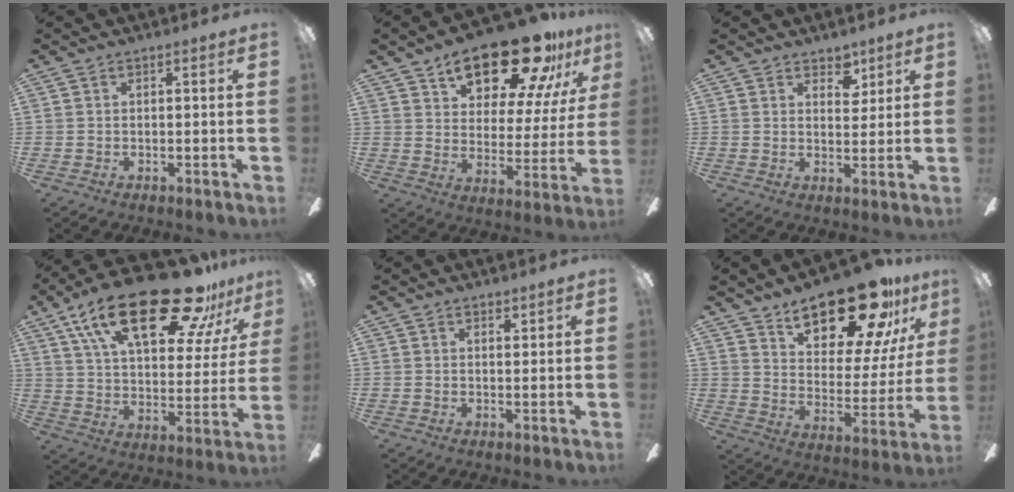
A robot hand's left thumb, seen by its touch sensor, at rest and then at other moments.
{"total": 21.3, "force": [14.9, 8.7, 12.5], "torque": [-0.195, -0.086, 0.252]}
{"total": 5.0, "force": [3.7, 2.8, 1.6], "torque": [-0.002, -0.020, 0.062]}
{"total": 30.1, "force": [18.8, 12.0, 20.2], "torque": [-0.324, -0.107, 0.311]}
{"total": 1.1, "force": [1.0, 0.4, 0.4], "torque": [-0.001, -0.004, 0.016]}
{"total": 22.9, "force": [16.6, 8.5, 13.3], "torque": [-0.202, -0.105, 0.279]}